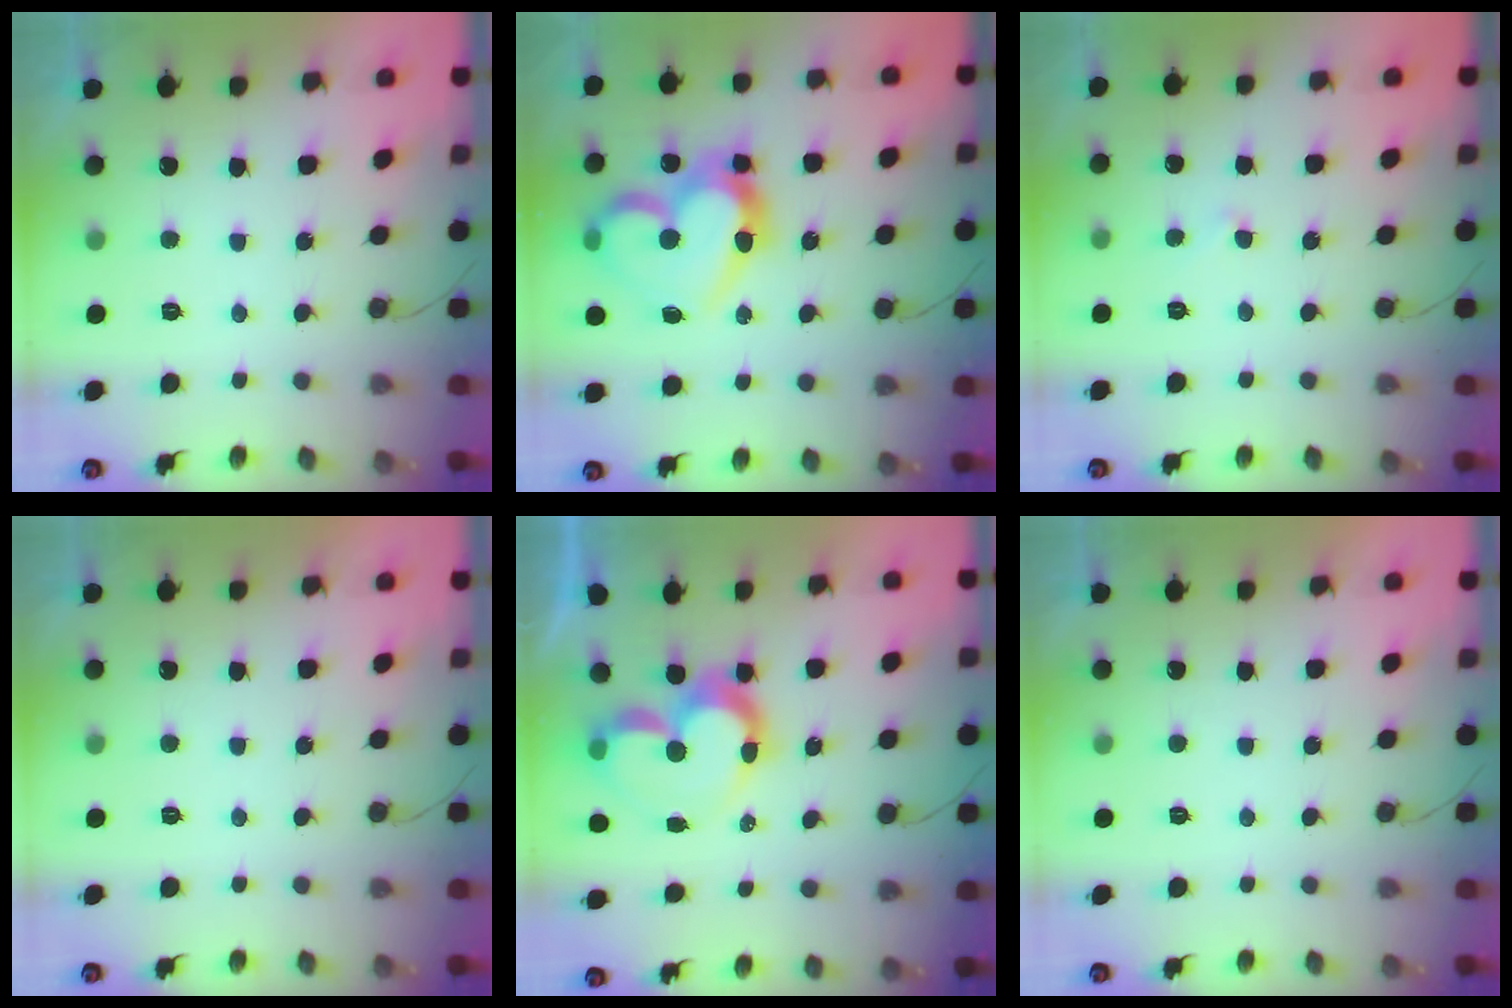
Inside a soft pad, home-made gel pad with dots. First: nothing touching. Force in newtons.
{"total": 19.1, "press": 19.1, "slide": 1.8}
{"total": 3.5, "press": 3.5, "slide": 0.2}
{"total": 1.7, "press": 1.7, "slide": 0.1}
{"total": 11.4, "press": 11.3, "slide": 1.1}
{"total": 1.6, "press": 1.6, "slide": 0.0}